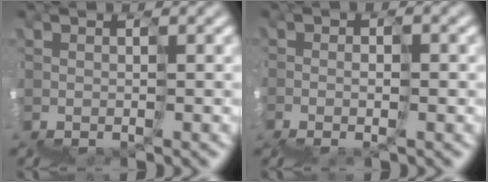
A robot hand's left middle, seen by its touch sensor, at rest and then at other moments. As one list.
[{"total": 3.3, "force": [-1.1, 1.5, 2.7], "torque": [-0.034, -0.011, -0.005]}]